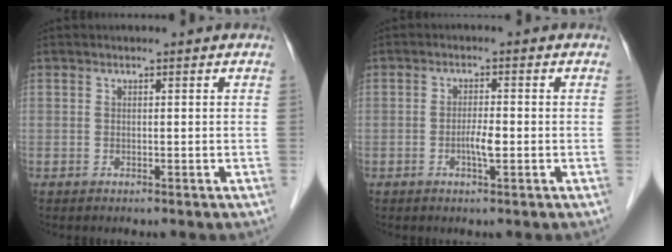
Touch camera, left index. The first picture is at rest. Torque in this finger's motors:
{"motor_torque": [0.50, 0.38, 0.06, 0.01]}